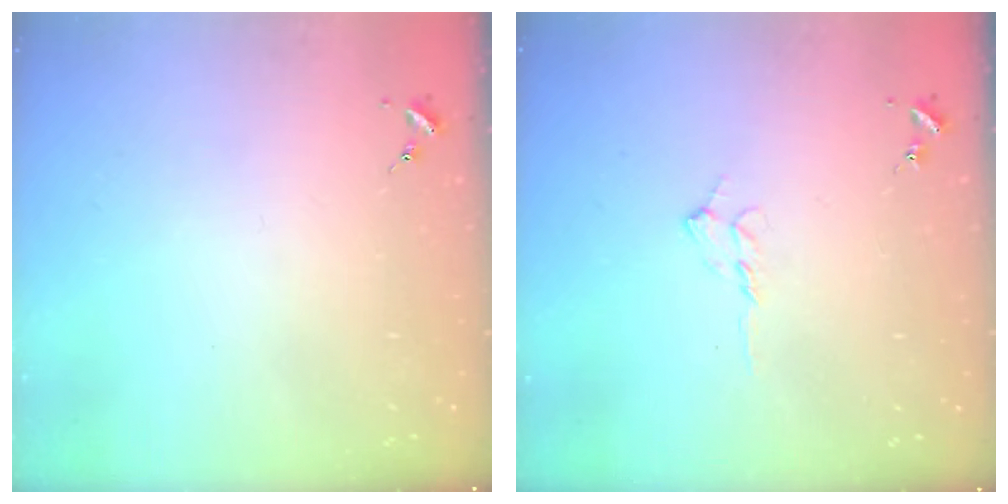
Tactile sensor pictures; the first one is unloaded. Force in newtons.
{"total": 7.3, "press": 7.2, "slide": 0.8}